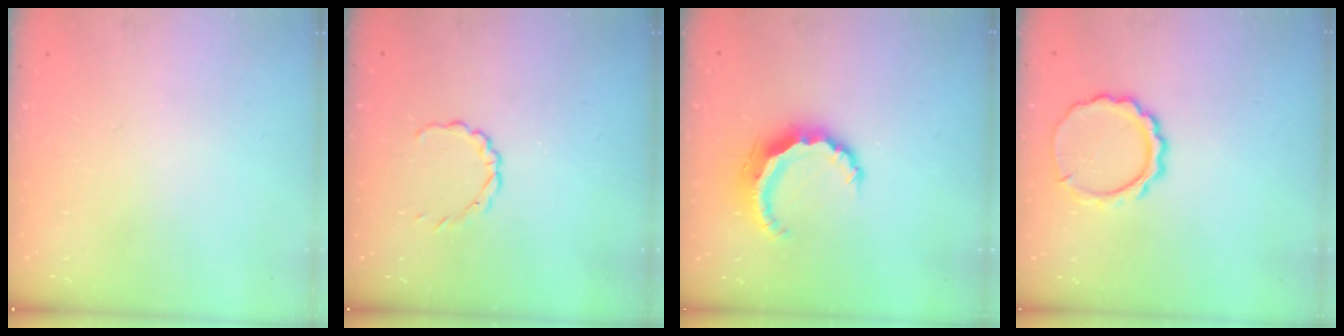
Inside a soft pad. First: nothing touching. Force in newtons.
{"total": 2.8, "press": 2.7, "slide": 0.9}
{"total": 8.1, "press": 8.0, "slide": 1.2}
{"total": 9.1, "press": 9.1, "slide": 0.8}